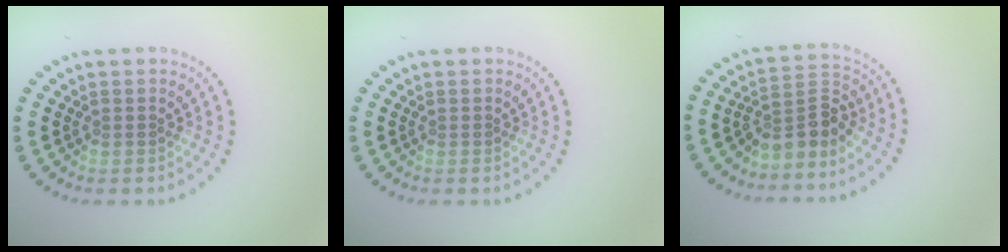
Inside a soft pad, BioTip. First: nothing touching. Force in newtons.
{"total": 0.0}
{"total": 3.2, "press": 2.2, "slide": 2.3}